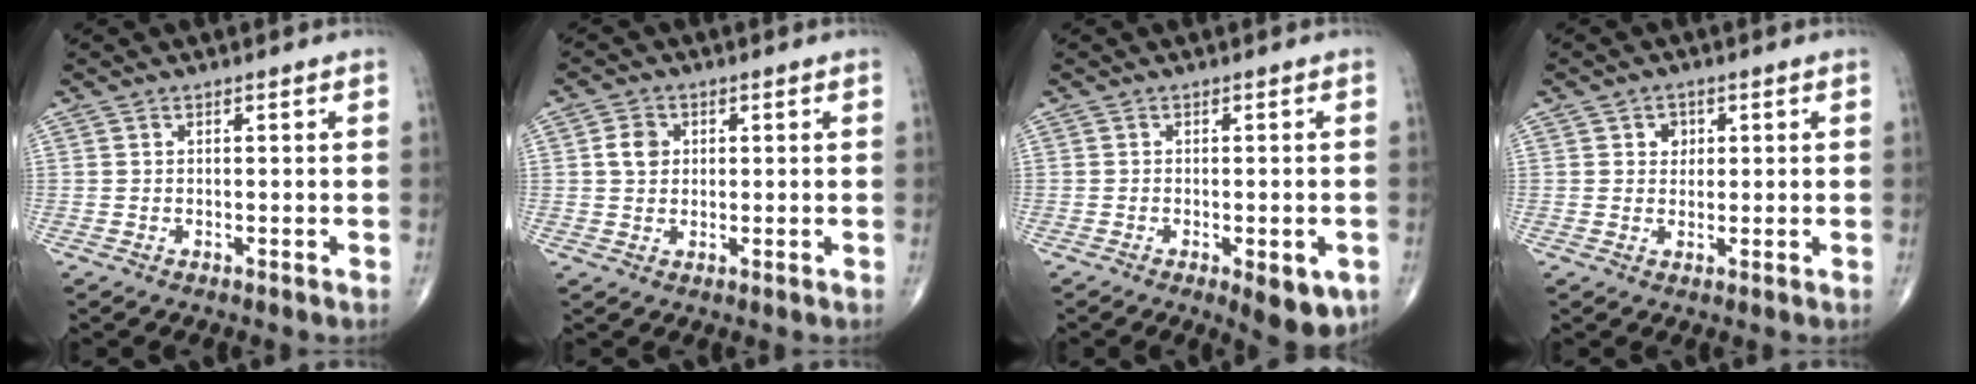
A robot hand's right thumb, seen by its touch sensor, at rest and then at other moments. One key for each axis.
{"total": 3.9, "fx": 0.8, "fy": 3.2, "fz": 2.1, "tx": -0.027, "ty": 0.001, "tz": 0.010}
{"total": 6.9, "fx": -2.7, "fy": 2.6, "fz": 5.8, "tx": -0.061, "ty": -0.002, "tz": -0.029}
{"total": 2.8, "fx": 0.9, "fy": 2.4, "fz": 1.2, "tx": 0.000, "ty": -0.002, "tz": 0.012}